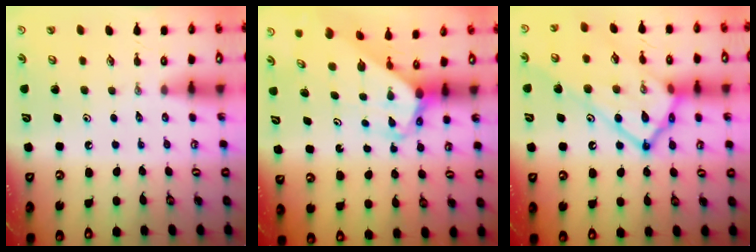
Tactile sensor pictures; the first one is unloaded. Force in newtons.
{"total": 2.8, "press": 2.8, "slide": 0.2}
{"total": 22.6, "press": 22.5, "slide": 2.2}